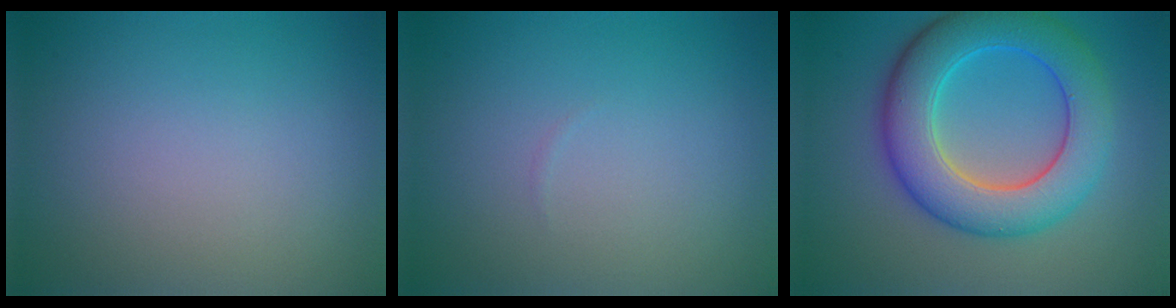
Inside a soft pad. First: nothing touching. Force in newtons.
{"total": 0.0}
{"total": 8.7, "press": 8.7, "slide": 0.2}